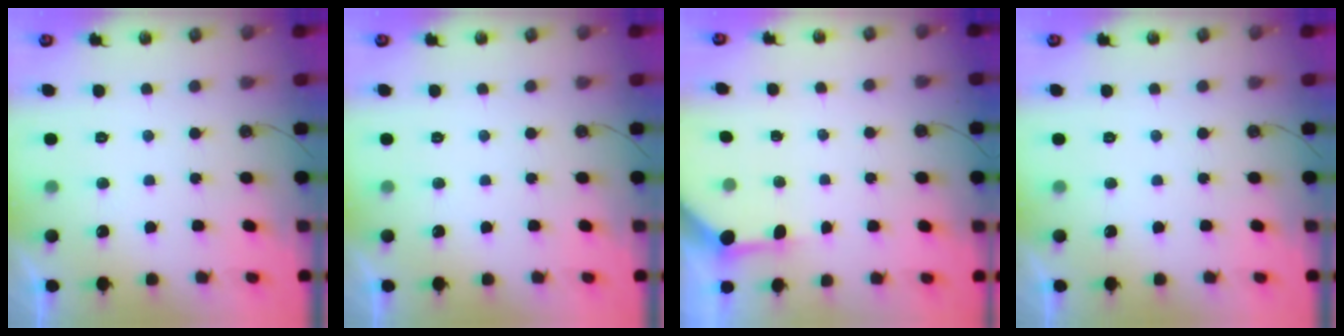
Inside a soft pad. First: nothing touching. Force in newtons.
{"total": 0.0}
{"total": 3.3, "press": 3.3, "slide": 0.5}
{"total": 0.0}